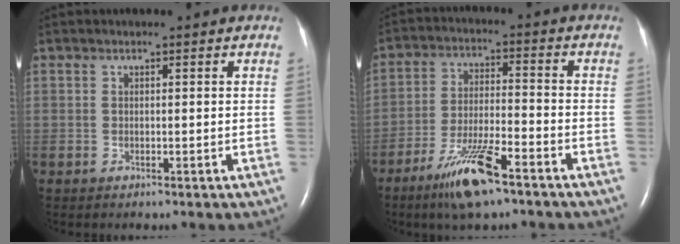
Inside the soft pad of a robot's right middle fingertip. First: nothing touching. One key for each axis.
{"total": 10.3, "fx": -6.8, "fy": 1.4, "fz": 7.6, "tx": -0.151, "ty": -0.020, "tz": -0.123}